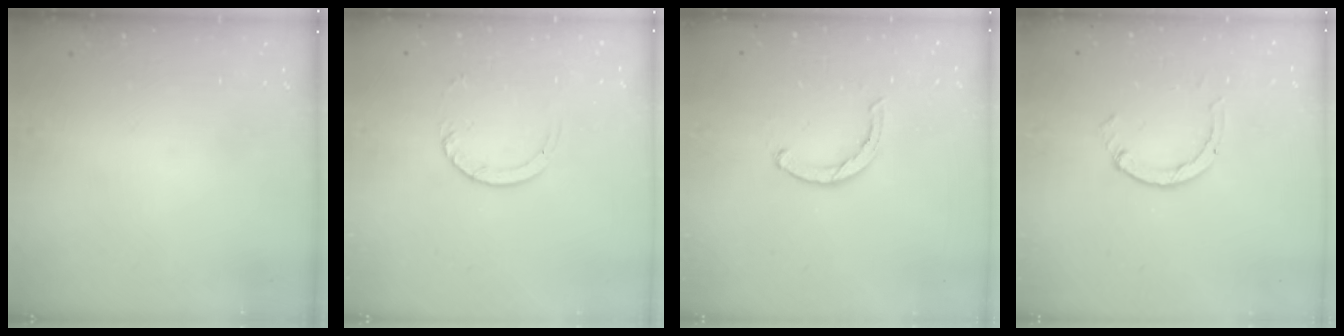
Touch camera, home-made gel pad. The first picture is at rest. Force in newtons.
{"total": 3.0, "press": 2.9, "slide": 0.4}
{"total": 2.5, "press": 2.5, "slide": 0.4}
{"total": 2.6, "press": 2.5, "slide": 0.3}